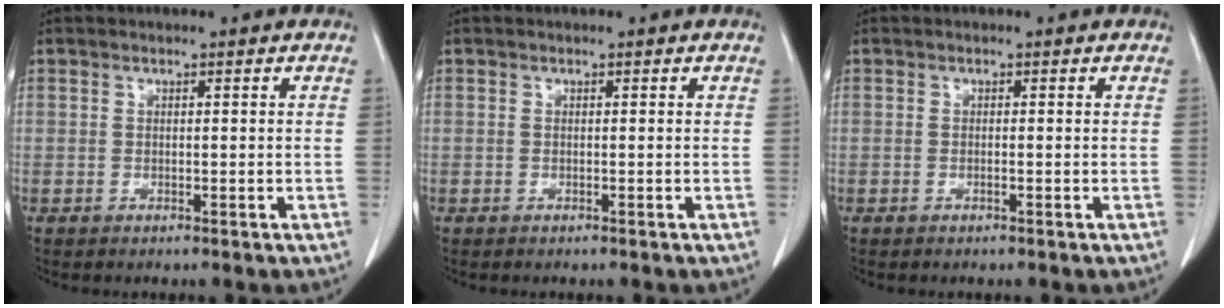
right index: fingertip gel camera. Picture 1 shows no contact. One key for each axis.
{"total": 0.0}
{"total": 0.0}